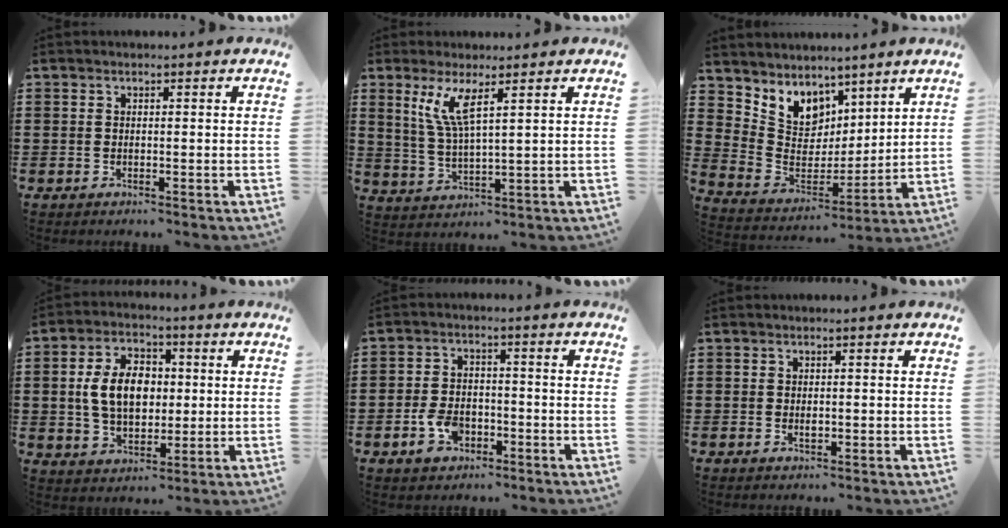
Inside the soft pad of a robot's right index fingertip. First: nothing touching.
{"total": 5.5, "force": [3.1, 1.2, 4.5], "torque": [-0.098, 0.002, 0.054]}
{"total": 6.9, "force": [4.9, 4.8, 0.3], "torque": [-0.055, -0.050, 0.093]}
{"total": 9.1, "force": [0.5, 6.1, 6.8], "torque": [-0.151, 0.012, 0.002]}
{"total": 4.7, "force": [-2.2, 2.9, 3.0], "torque": [-0.075, 0.000, -0.043]}
{"total": 1.1, "force": [-0.1, 0.3, 1.0], "torque": [-0.021, -0.005, 0.001]}